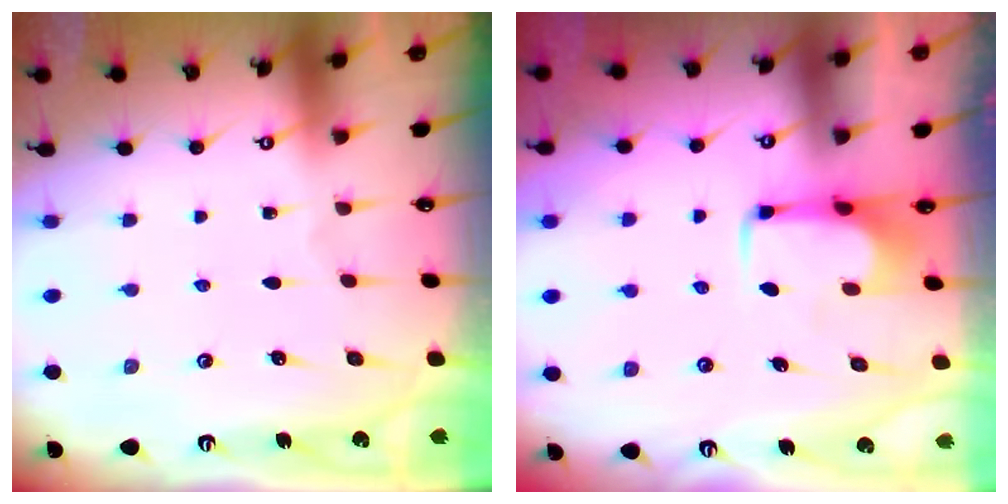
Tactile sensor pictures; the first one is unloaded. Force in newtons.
{"total": 2.1, "press": 2.1, "slide": 0.4}